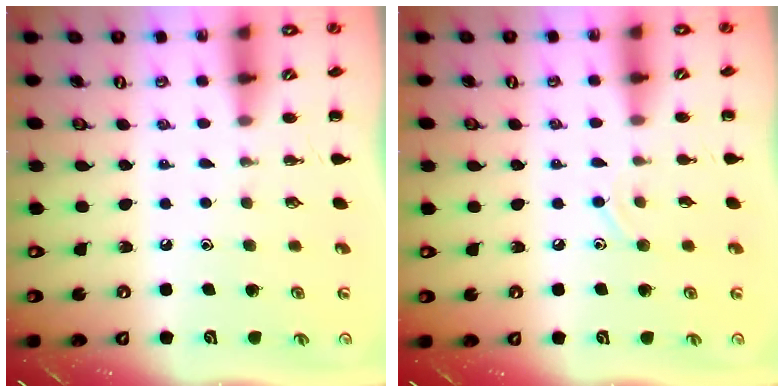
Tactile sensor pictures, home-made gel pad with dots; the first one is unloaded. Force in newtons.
{"total": 7.0, "press": 6.6, "slide": 2.3}